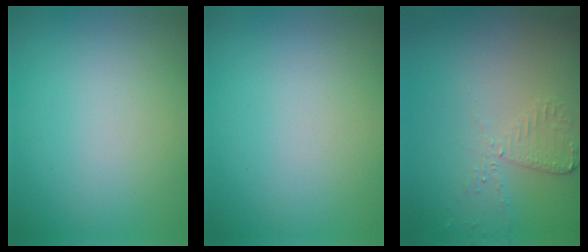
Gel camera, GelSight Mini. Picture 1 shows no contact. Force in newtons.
{"total": 0.0}
{"total": 1.9, "press": 1.9, "slide": 0.4}